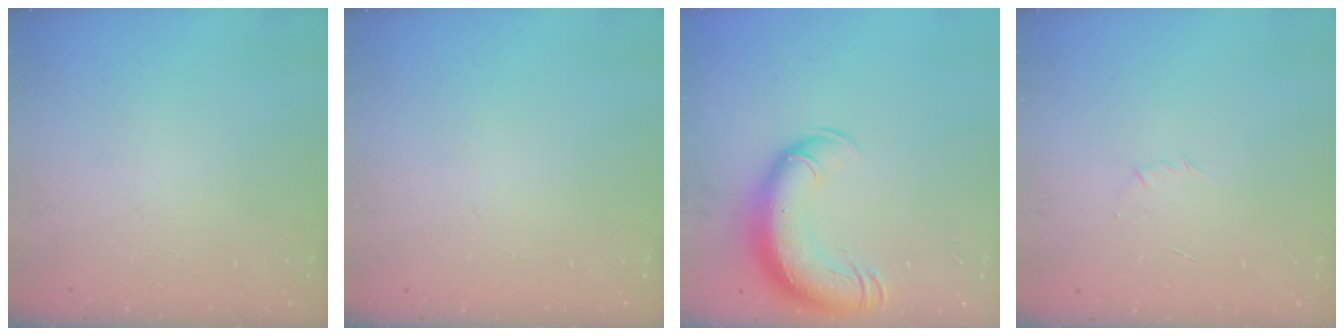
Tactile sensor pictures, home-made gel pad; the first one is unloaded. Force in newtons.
{"total": 0.0}
{"total": 15.1, "press": 14.7, "slide": 3.6}
{"total": 2.9, "press": 2.8, "slide": 0.8}